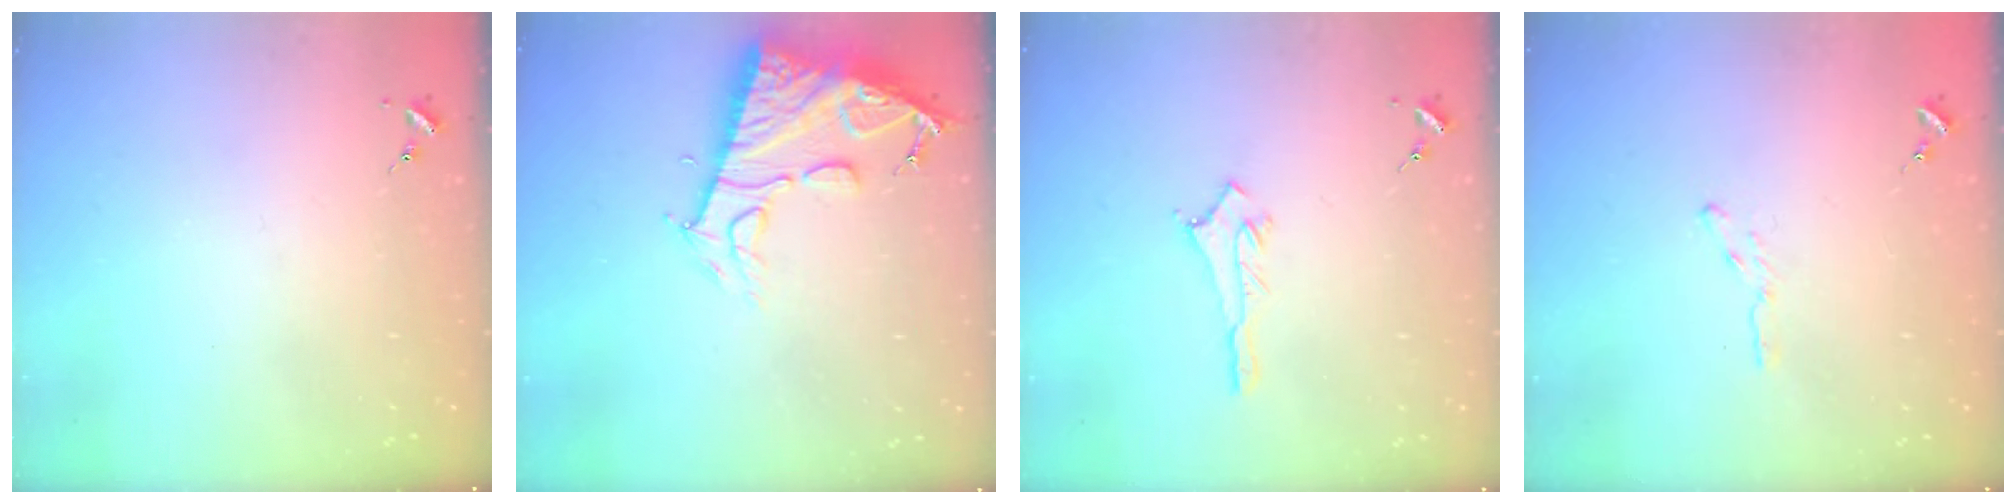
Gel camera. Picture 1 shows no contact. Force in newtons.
{"total": 13.8, "press": 13.7, "slide": 1.3}
{"total": 2.8, "press": 2.8, "slide": 0.4}
{"total": 3.2, "press": 3.2, "slide": 0.3}